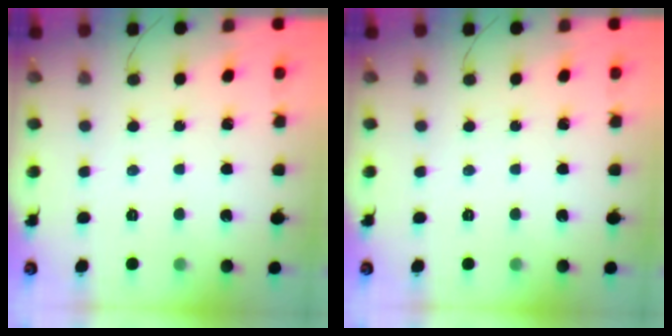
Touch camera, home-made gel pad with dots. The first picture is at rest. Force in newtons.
{"total": 0.0}